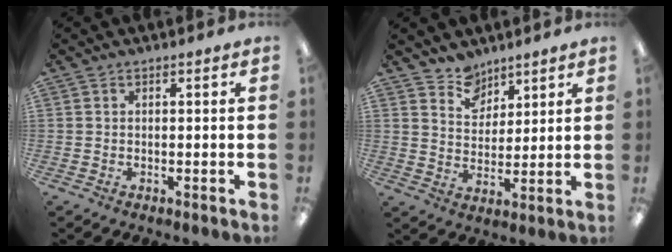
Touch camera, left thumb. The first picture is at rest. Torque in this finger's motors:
{"motor_torque": [-0.17, -0.23, -0.47, -0.14, -0.03]}